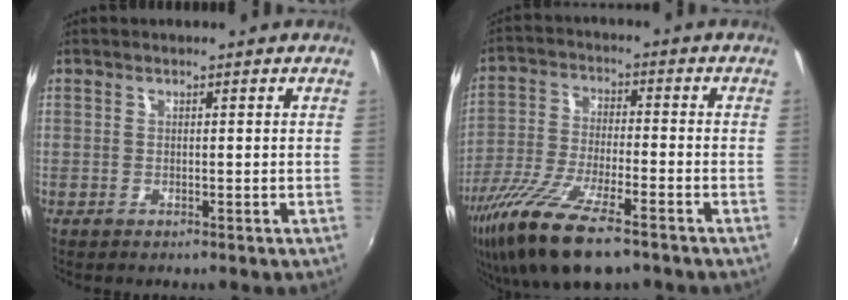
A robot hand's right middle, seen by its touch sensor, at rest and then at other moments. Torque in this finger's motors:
{"motor_torque": [1.24, -0.90, 0.74, 0.21]}